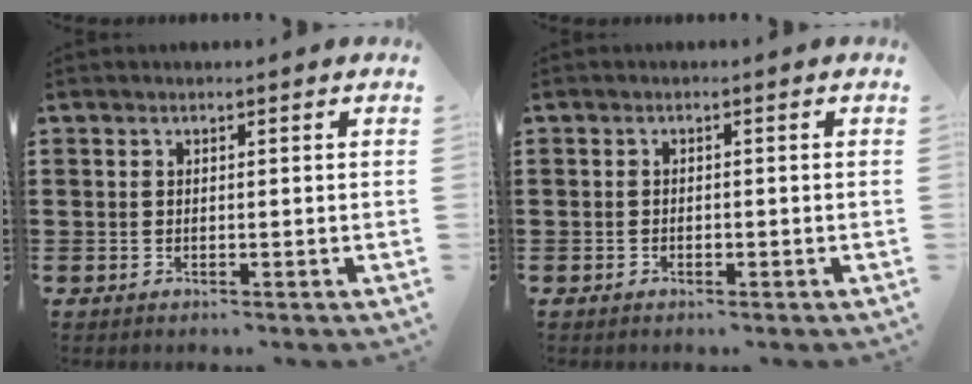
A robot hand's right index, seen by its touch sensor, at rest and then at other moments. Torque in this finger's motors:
{"motor_torque": [-0.10, 0.79, 0.00, 0.00]}